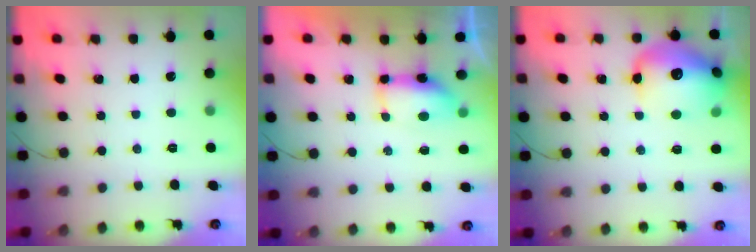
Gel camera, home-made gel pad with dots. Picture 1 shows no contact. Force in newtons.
{"total": 8.5, "press": 7.4, "slide": 4.2}
{"total": 18.7, "press": 18.5, "slide": 2.3}